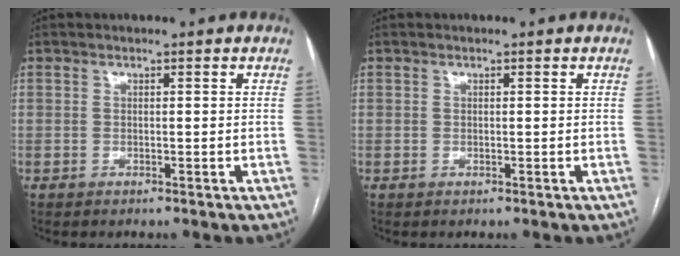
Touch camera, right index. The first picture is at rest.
{"total": 0.0}